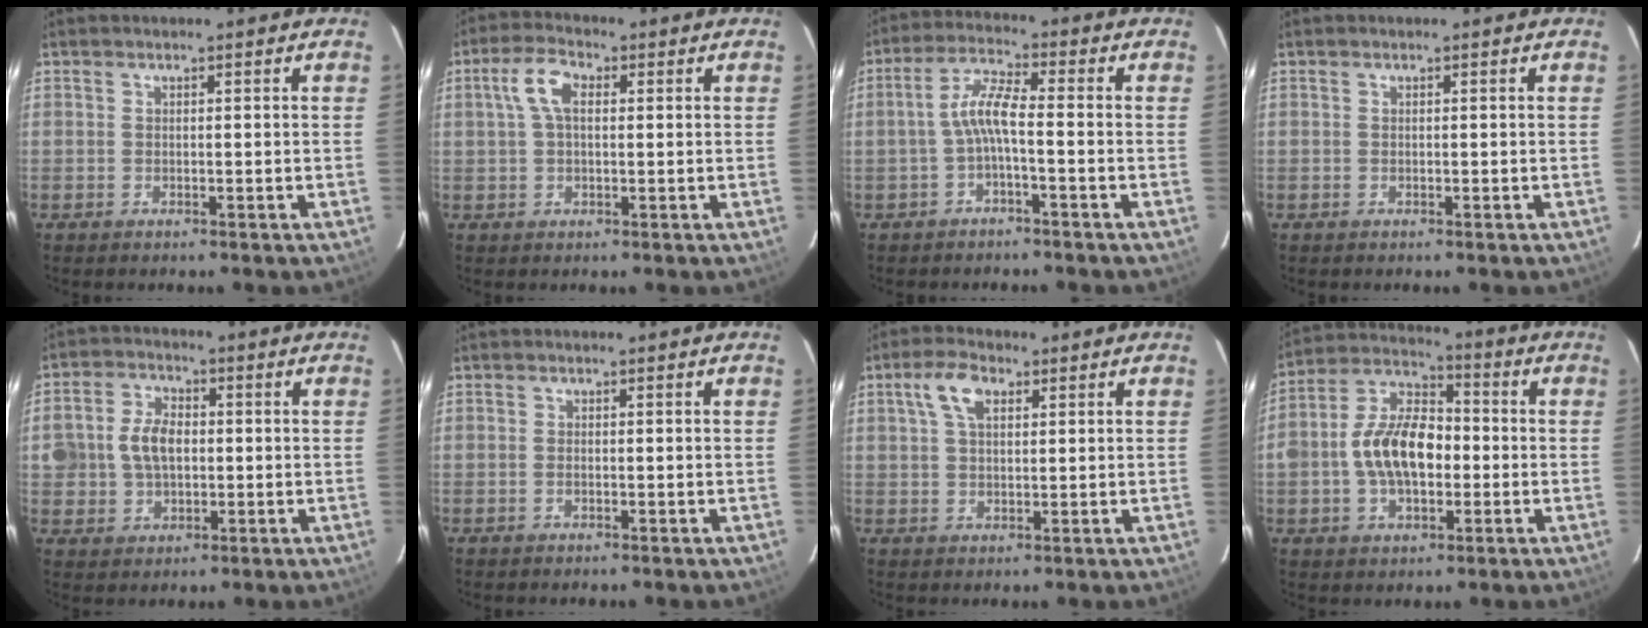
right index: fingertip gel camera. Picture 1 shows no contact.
{"total": 5.5, "force": [1.2, 2.8, 4.6], "torque": [-0.092, 0.017, 0.022]}
{"total": 5.1, "force": [-1.7, 0.6, 4.8], "torque": [-0.110, 0.014, -0.033]}
{"total": 0.0}
{"total": 7.9, "force": [0.2, 6.0, 5.2], "torque": [-0.109, 0.018, 0.011]}
{"total": 0.6, "force": [-0.2, 0.3, 0.5], "torque": [-0.010, 0.000, -0.004]}
{"total": 5.7, "force": [2.4, 3.0, 4.2], "torque": [-0.082, 0.017, 0.045]}
{"total": 14.0, "force": [-1.8, 8.4, 11.1], "torque": [-0.217, 0.024, -0.032]}